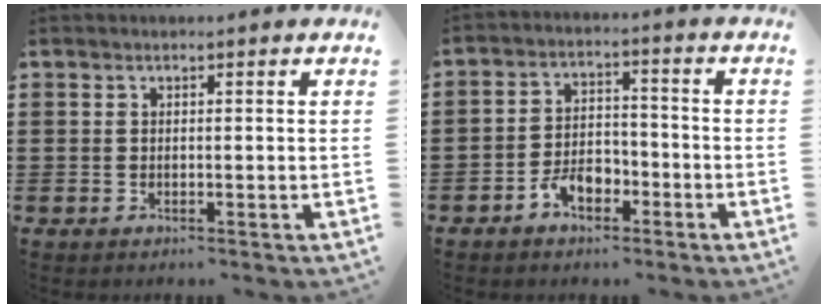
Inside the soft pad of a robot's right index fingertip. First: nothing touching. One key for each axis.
{"total": 5.2, "fx": -3.3, "fy": 2.7, "fz": 3.0, "tx": -0.064, "ty": 0.005, "tz": -0.063}